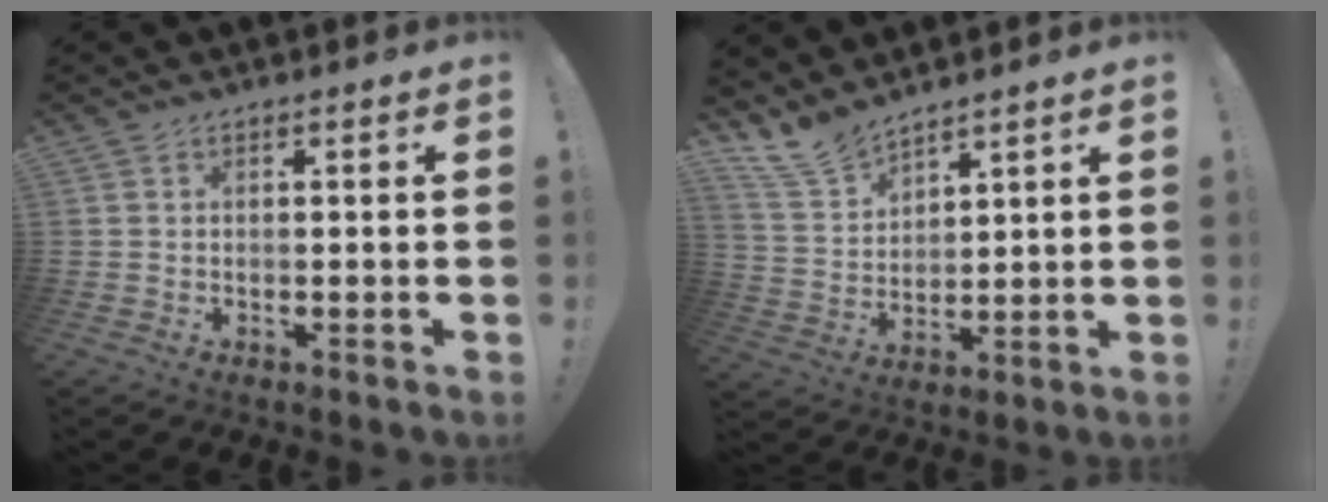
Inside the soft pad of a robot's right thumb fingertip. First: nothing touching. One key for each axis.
{"total": 9.9, "fx": 8.9, "fy": 3.6, "fz": 2.2, "tx": -0.059, "ty": -0.063, "tz": 0.176}